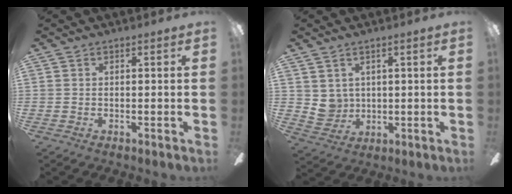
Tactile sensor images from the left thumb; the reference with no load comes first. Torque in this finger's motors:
{"motor_torque": [0.02, 0.06, -0.36, -0.13, 0.03]}